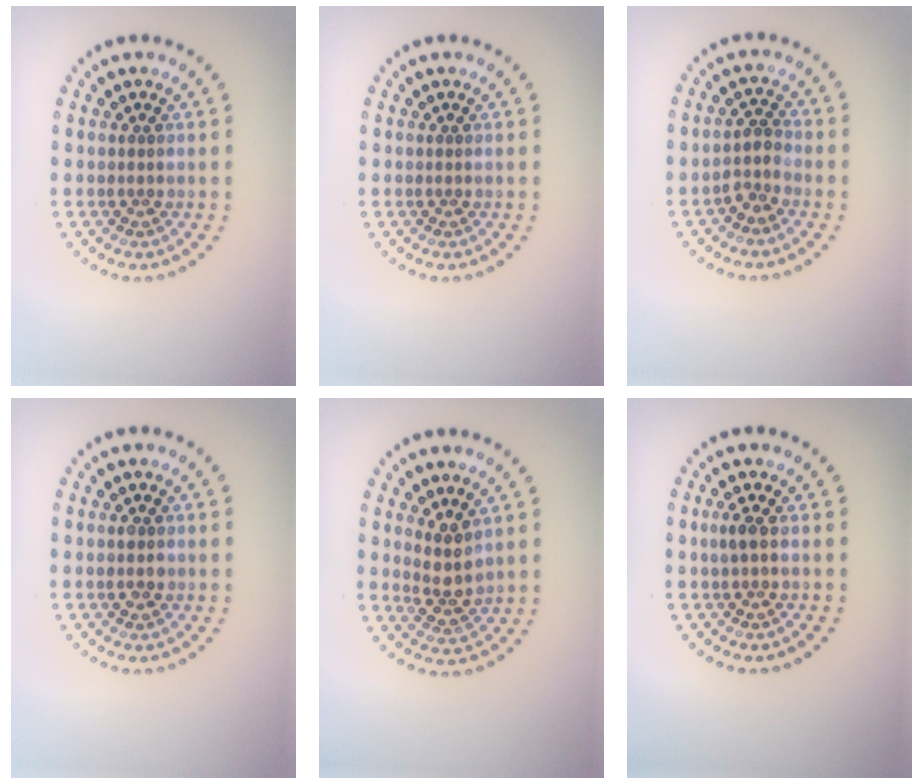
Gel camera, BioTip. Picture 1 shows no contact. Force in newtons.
{"total": 0.0}
{"total": 1.9, "press": 1.5, "slide": 1.2}
{"total": 1.4, "press": 1.4, "slide": 0.1}
{"total": 2.5, "press": 2.1, "slide": 1.3}
{"total": 1.0, "press": 1.0, "slide": 0.3}